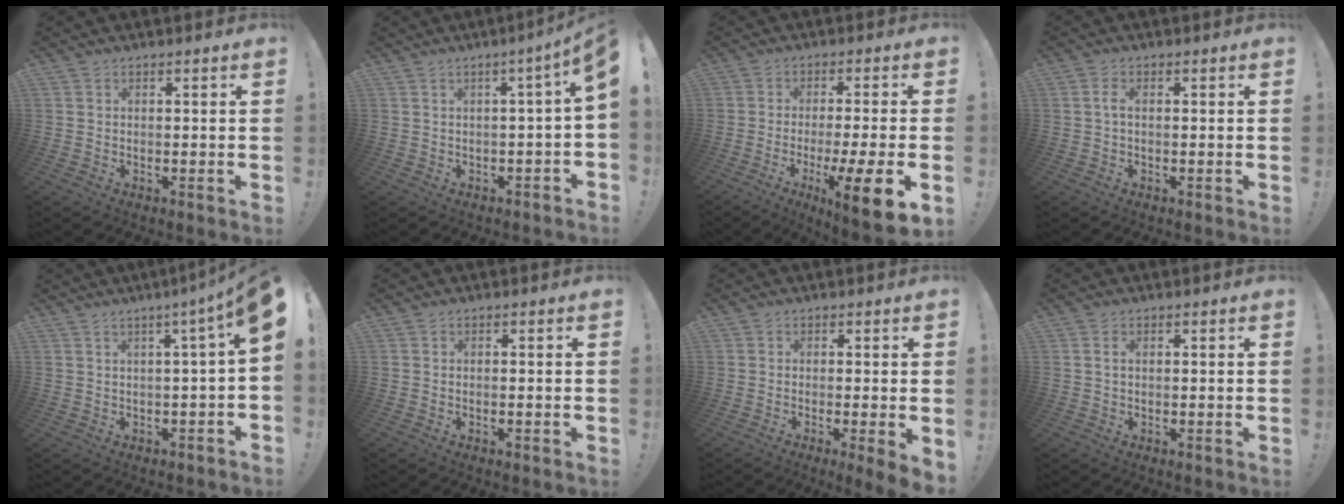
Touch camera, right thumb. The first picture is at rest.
{"total": 3.8, "force": [0.2, -0.2, 3.8], "torque": [-0.057, -0.010, 0.002]}
{"total": 13.6, "force": [-5.4, 1.0, 12.4], "torque": [-0.181, 0.021, -0.077]}
{"total": 2.2, "force": [-0.1, 0.8, 2.1], "torque": [-0.039, 0.006, -0.003]}
{"total": 6.8, "force": [1.6, -0.4, 6.5], "torque": [-0.089, -0.027, 0.023]}
{"total": 0.5, "force": [-0.3, 0.0, 0.4], "torque": [-0.007, 0.001, -0.005]}
{"total": 4.0, "force": [0.3, 0.3, 4.0], "torque": [-0.053, -0.009, 0.010]}
{"total": 1.4, "force": [0.4, 0.7, 1.1], "torque": [-0.015, 0.000, 0.006]}